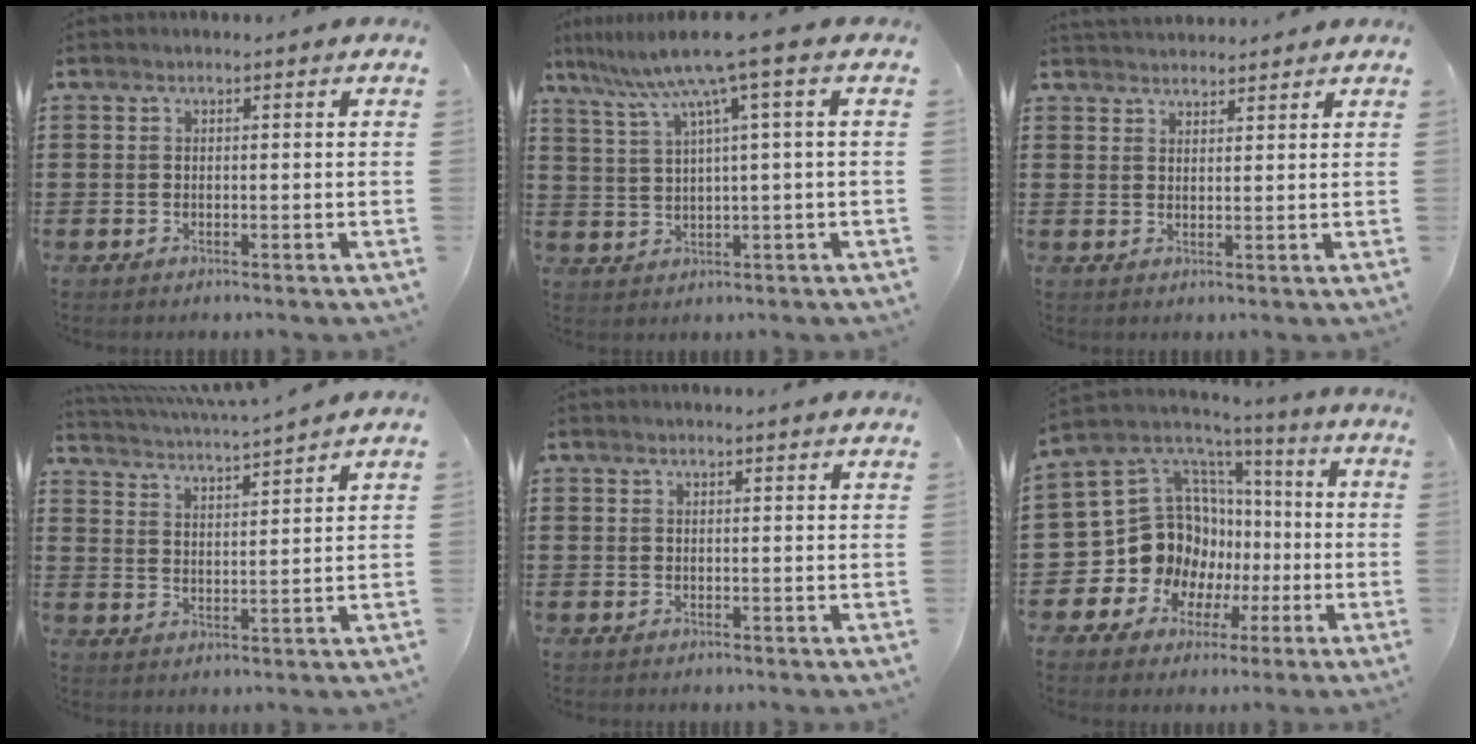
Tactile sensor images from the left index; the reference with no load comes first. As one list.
[{"total": 8.3, "force": [3.9, -0.5, 7.4], "torque": [-0.157, -0.018, 0.061]}, {"total": 2.4, "force": [2.4, 0.2, -0.2], "torque": [-0.002, -0.005, 0.047]}, {"total": 4.0, "force": [3.9, -0.5, 0.9], "torque": [-0.035, -0.027, 0.063]}, {"total": 1.2, "force": [1.2, -0.2, 0.3], "torque": [-0.006, -0.003, 0.023]}, {"total": 14.1, "force": [-1.6, 13.0, 5.0], "torque": [-0.155, -0.025, -0.009]}]